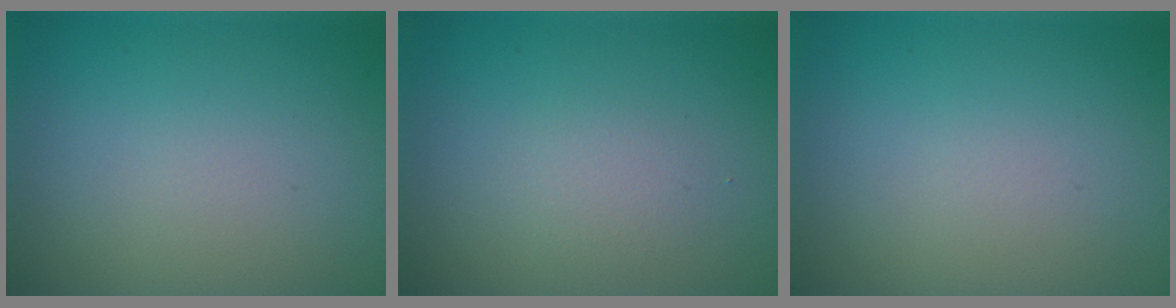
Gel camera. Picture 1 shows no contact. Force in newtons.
{"total": 1.3, "press": 1.3, "slide": 0.0}
{"total": 0.0}